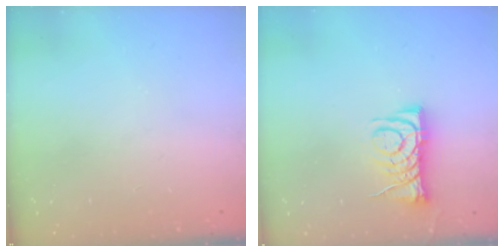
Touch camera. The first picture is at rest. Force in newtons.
{"total": 8.8, "press": 8.8, "slide": 0.7}